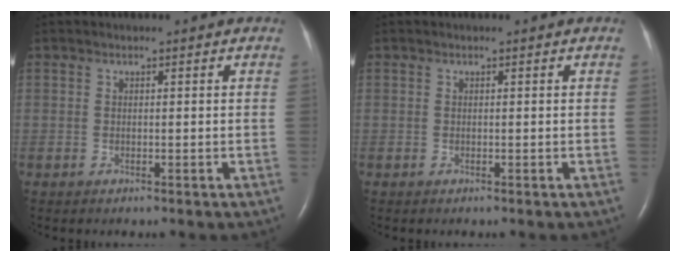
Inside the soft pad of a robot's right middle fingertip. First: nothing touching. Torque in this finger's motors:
{"motor_torque": [0.02, -0.01, 0.00, 0.01]}